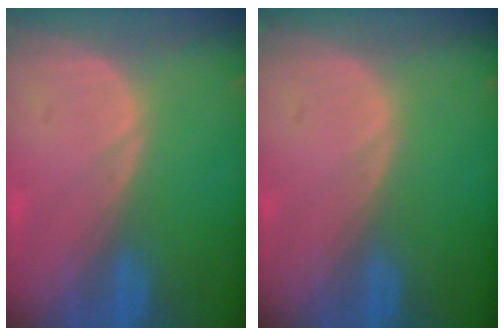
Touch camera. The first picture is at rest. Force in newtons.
{"total": 0.0}